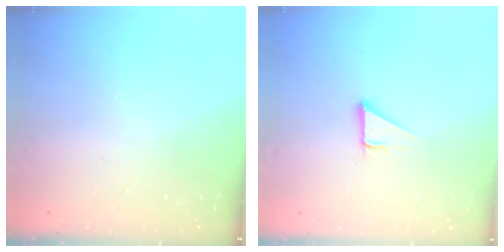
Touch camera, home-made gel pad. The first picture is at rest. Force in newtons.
{"total": 3.7, "press": 3.7, "slide": 0.2}